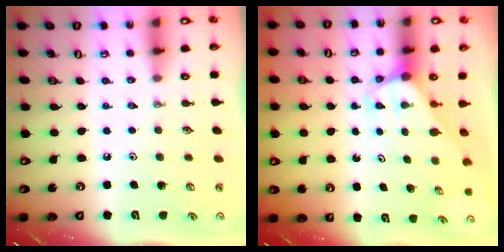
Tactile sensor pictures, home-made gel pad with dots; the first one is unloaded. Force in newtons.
{"total": 3.0, "press": 3.0, "slide": 0.2}